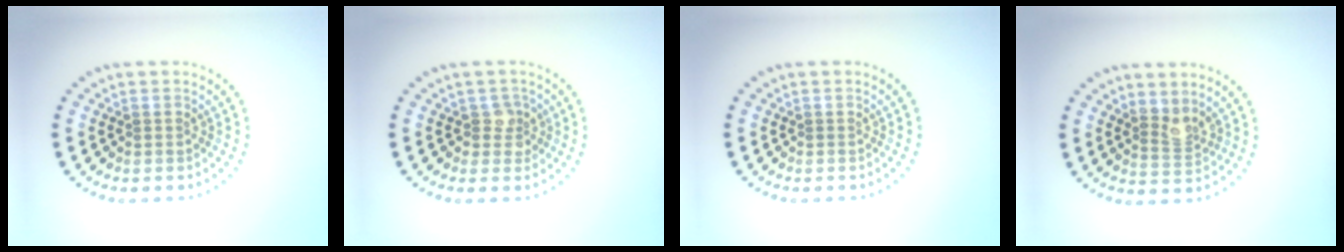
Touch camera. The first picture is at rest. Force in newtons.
{"total": 1.8, "press": 1.5, "slide": 1.0}
{"total": 0.0}
{"total": 2.0, "press": 1.6, "slide": 1.3}